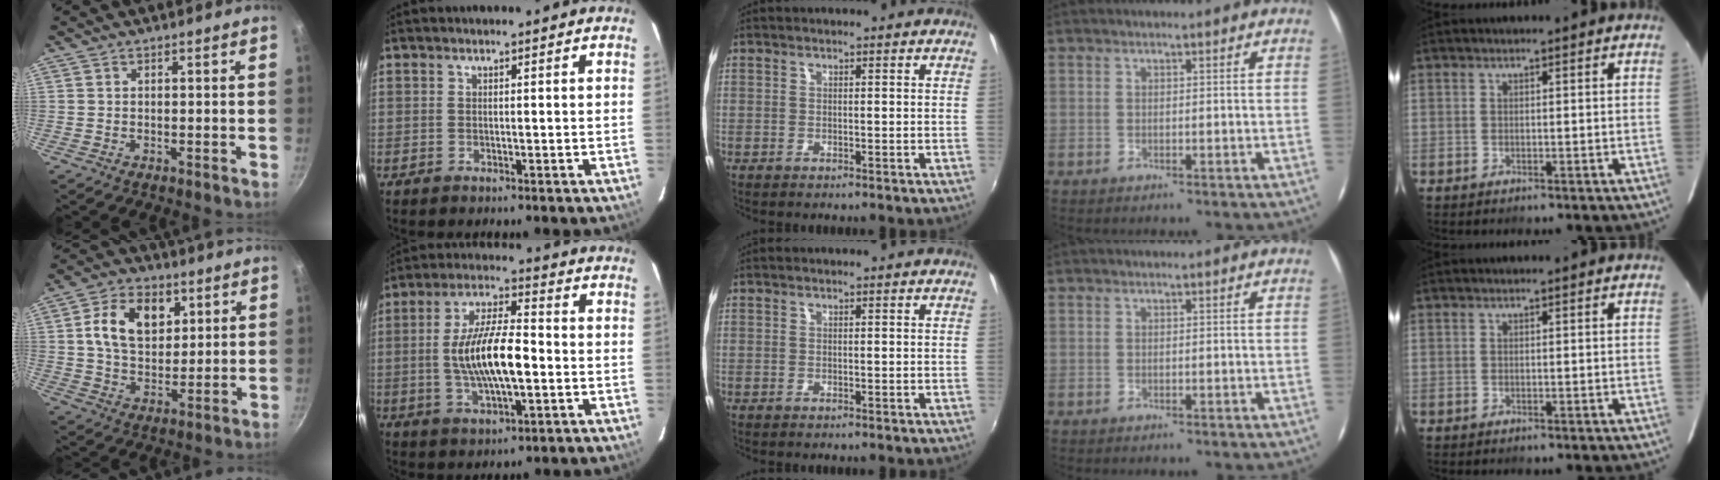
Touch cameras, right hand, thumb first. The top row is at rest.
{"thumb": {"total": 12.4, "force": [3.8, 8.5, 8.1], "torque": [-0.113, -0.006, 0.059]}, "index": {"total": 13.1, "force": [-1.5, 4.2, 12.3], "torque": [-0.238, 0.002, -0.021]}}